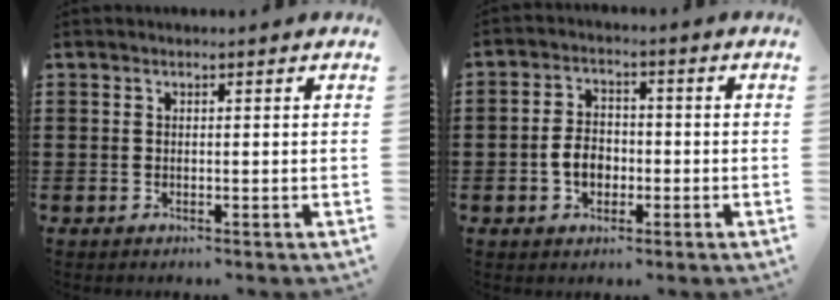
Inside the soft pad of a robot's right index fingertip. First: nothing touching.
{"total": 4.5, "force": [-1.2, 3.1, 3.1], "torque": [-0.076, 0.003, -0.026]}